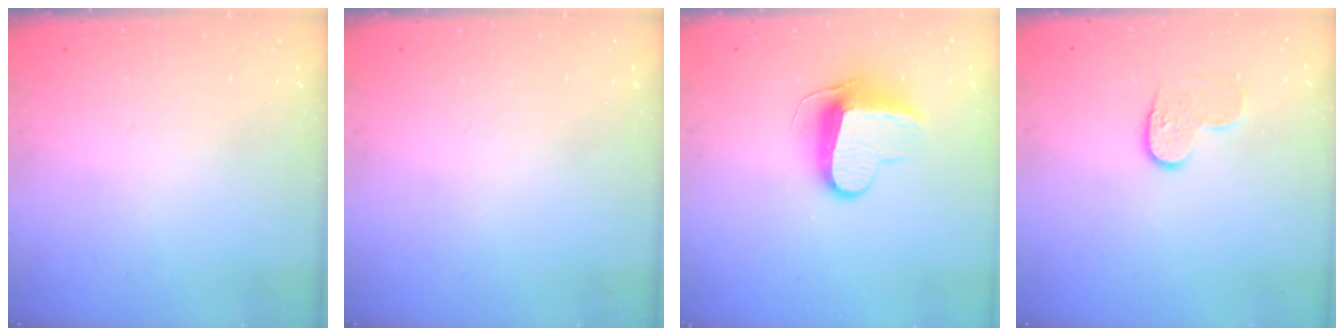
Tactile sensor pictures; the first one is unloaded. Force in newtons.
{"total": 0.0}
{"total": 9.9, "press": 9.9, "slide": 0.7}
{"total": 6.2, "press": 6.2, "slide": 0.3}